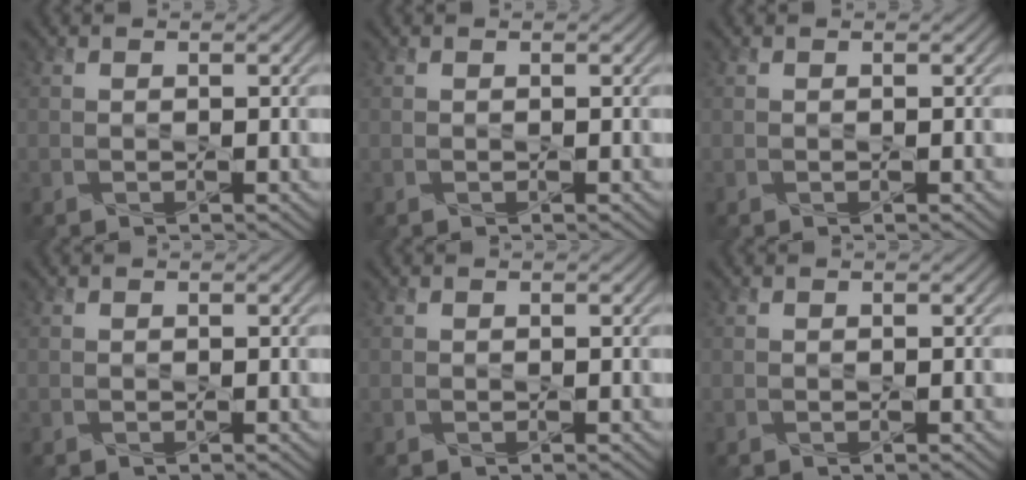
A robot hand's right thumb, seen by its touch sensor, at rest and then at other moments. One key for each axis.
{"total": 0.0}
{"total": 0.0}
{"total": 0.0}
{"total": 0.0}
{"total": 0.0}